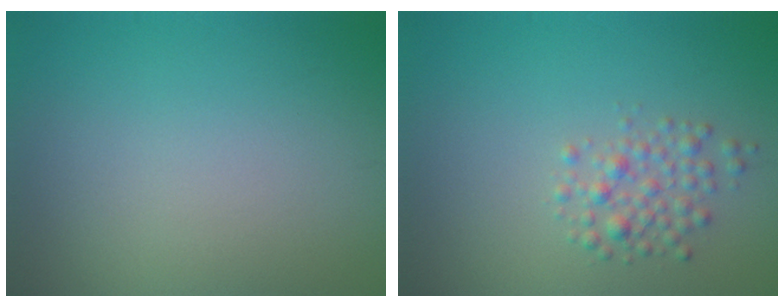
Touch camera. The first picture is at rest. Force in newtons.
{"total": 2.2, "press": 2.2, "slide": 0.1}